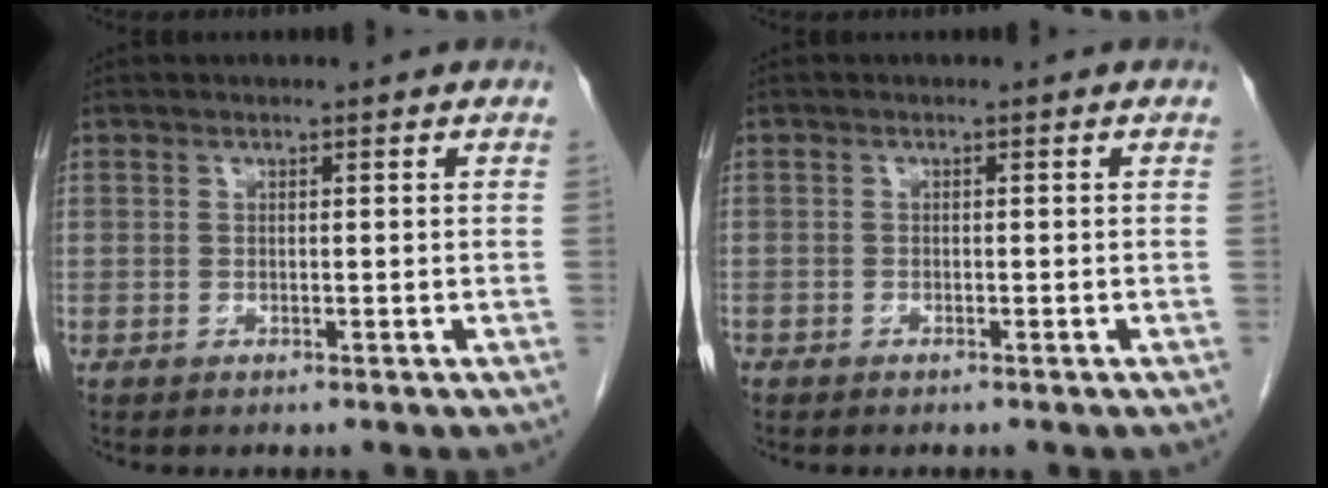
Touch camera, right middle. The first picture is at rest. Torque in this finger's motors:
{"motor_torque": [0.74, -0.92, 0.16, 0.00]}